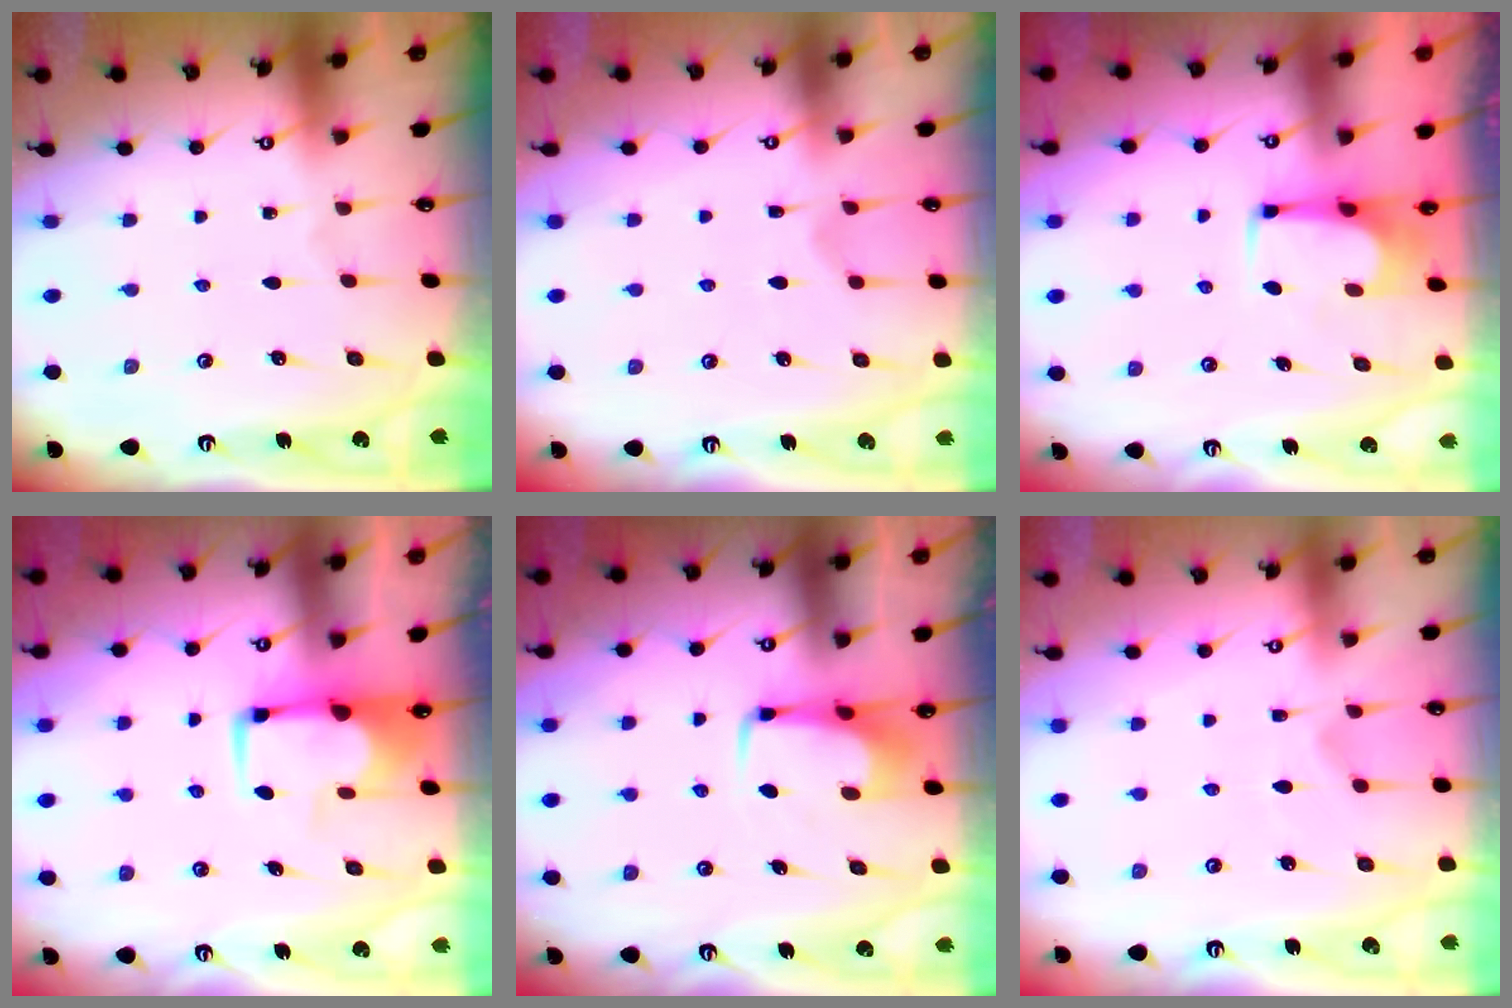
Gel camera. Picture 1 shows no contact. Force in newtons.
{"total": 2.8, "press": 2.6, "slide": 1.2}
{"total": 3.5, "press": 3.4, "slide": 0.2}
{"total": 2.4, "press": 2.3, "slide": 0.5}
{"total": 3.7, "press": 3.7, "slide": 0.3}
{"total": 3.5, "press": 3.3, "slide": 1.1}